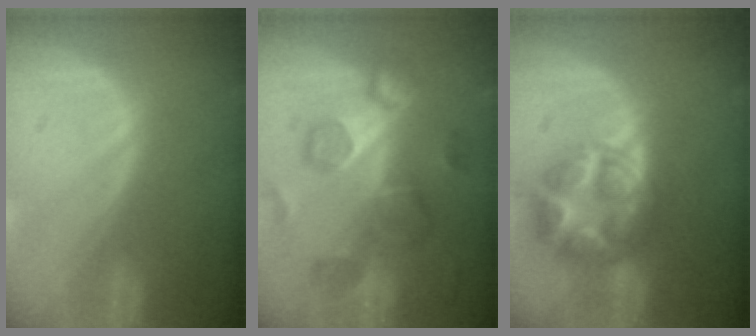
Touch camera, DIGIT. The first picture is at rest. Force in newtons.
{"total": 9.6, "press": 8.8, "slide": 3.7}
{"total": 9.0, "press": 9.0, "slide": 0.5}